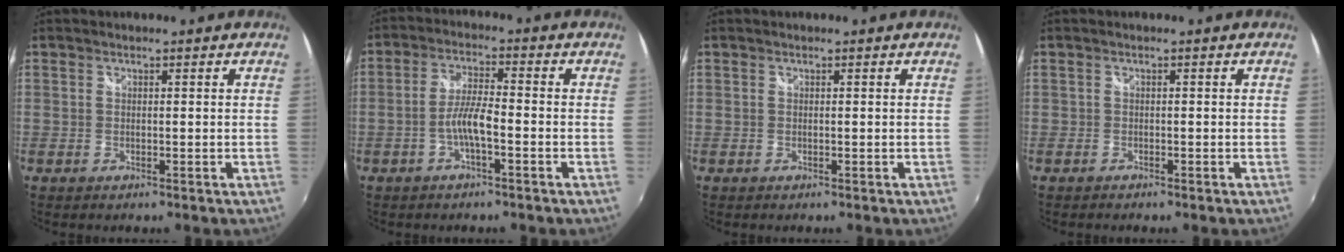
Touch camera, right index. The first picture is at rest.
{"total": 5.1, "force": [-2.1, 0.7, 4.6], "torque": [-0.096, 0.008, -0.039]}
{"total": 0.0}
{"total": 1.7, "force": [-0.3, -1.6, -0.6], "torque": [0.013, -0.009, -0.002]}